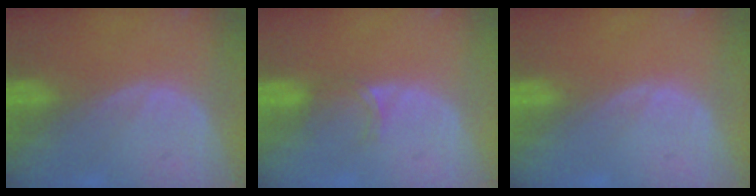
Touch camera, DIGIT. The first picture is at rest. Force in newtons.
{"total": 2.2, "press": 1.7, "slide": 1.3}
{"total": 0.0}